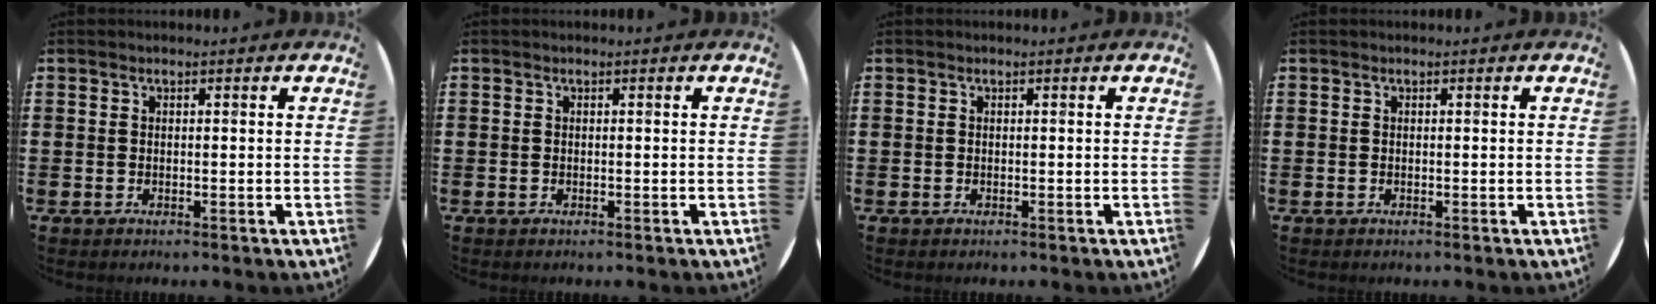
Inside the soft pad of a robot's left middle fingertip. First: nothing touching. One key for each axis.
{"total": 0.0}
{"total": 0.0}
{"total": 0.0}